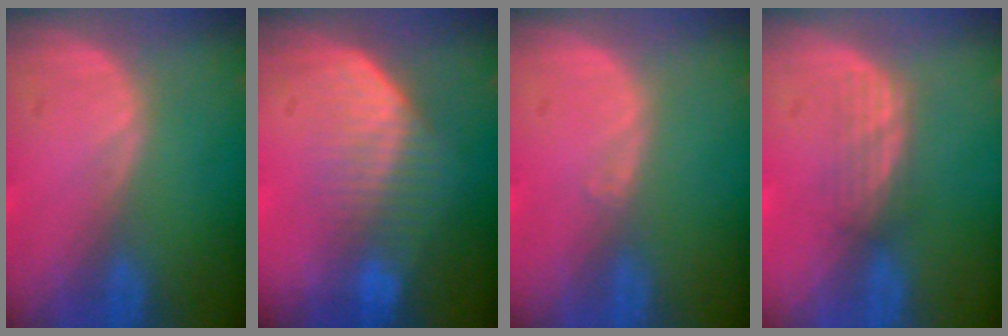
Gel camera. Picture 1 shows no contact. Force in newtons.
{"total": 7.3, "press": 6.3, "slide": 3.7}
{"total": 0.6, "press": 0.4, "slide": 0.4}
{"total": 2.8, "press": 2.6, "slide": 1.0}